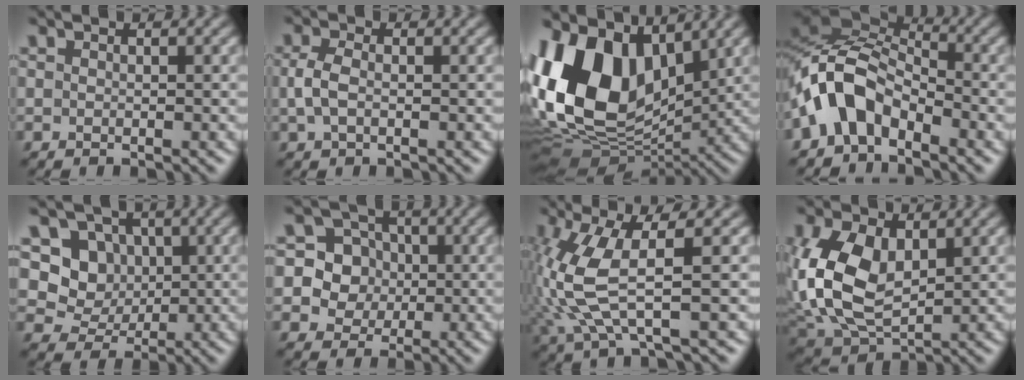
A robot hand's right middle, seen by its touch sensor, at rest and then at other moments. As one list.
[{"total": 2.1, "force": [0.0, 1.3, 1.7], "torque": [-0.041, 0.002, -0.002]}, {"total": 13.4, "force": [3.0, 8.9, 9.6], "torque": [-0.206, 0.008, 0.043]}, {"total": 6.5, "force": [-3.3, 3.9, 4.1], "torque": [-0.077, 0.016, -0.080]}, {"total": 4.4, "force": [1.1, 4.0, 1.4], "torque": [-0.026, -0.007, 0.013]}, {"total": 8.3, "force": [1.8, 7.7, 2.2], "torque": [-0.068, 0.035, 0.028]}, {"total": 6.9, "force": [0.6, 2.0, 6.6], "torque": [-0.170, -0.003, 0.016]}, {"total": 9.0, "force": [1.6, 5.8, 6.7], "torque": [-0.172, -0.002, 0.034]}]